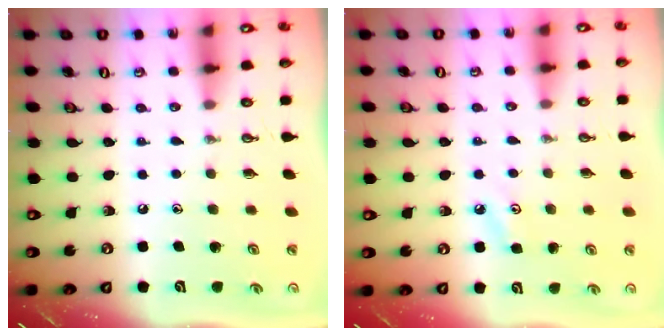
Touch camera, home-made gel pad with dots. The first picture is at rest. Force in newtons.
{"total": 3.5, "press": 3.4, "slide": 0.6}